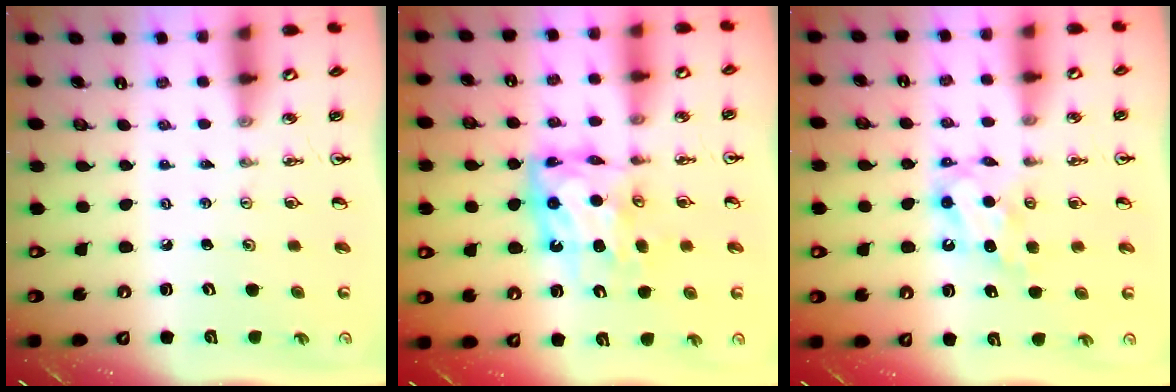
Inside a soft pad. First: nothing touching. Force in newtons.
{"total": 11.3, "press": 11.3, "slide": 1.0}
{"total": 6.5, "press": 6.5, "slide": 0.2}